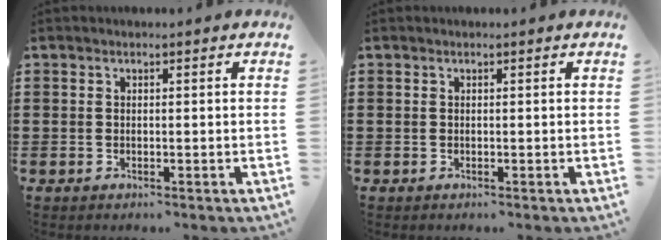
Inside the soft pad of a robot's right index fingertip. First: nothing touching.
{"total": 0.0}